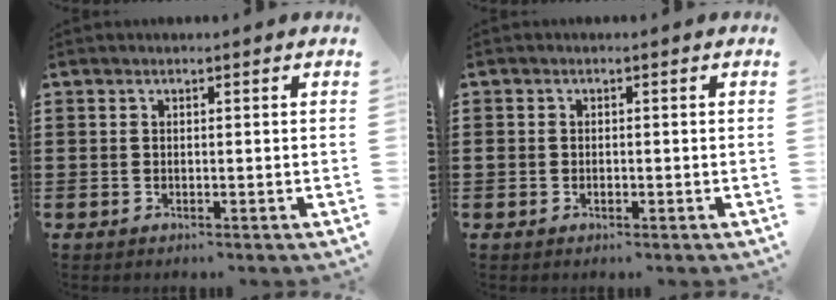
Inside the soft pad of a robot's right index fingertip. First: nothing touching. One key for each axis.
{"total": 0.8, "fx": -0.3, "fy": 0.7, "fz": 0.4, "tx": -0.009, "ty": 0.001, "tz": -0.005}